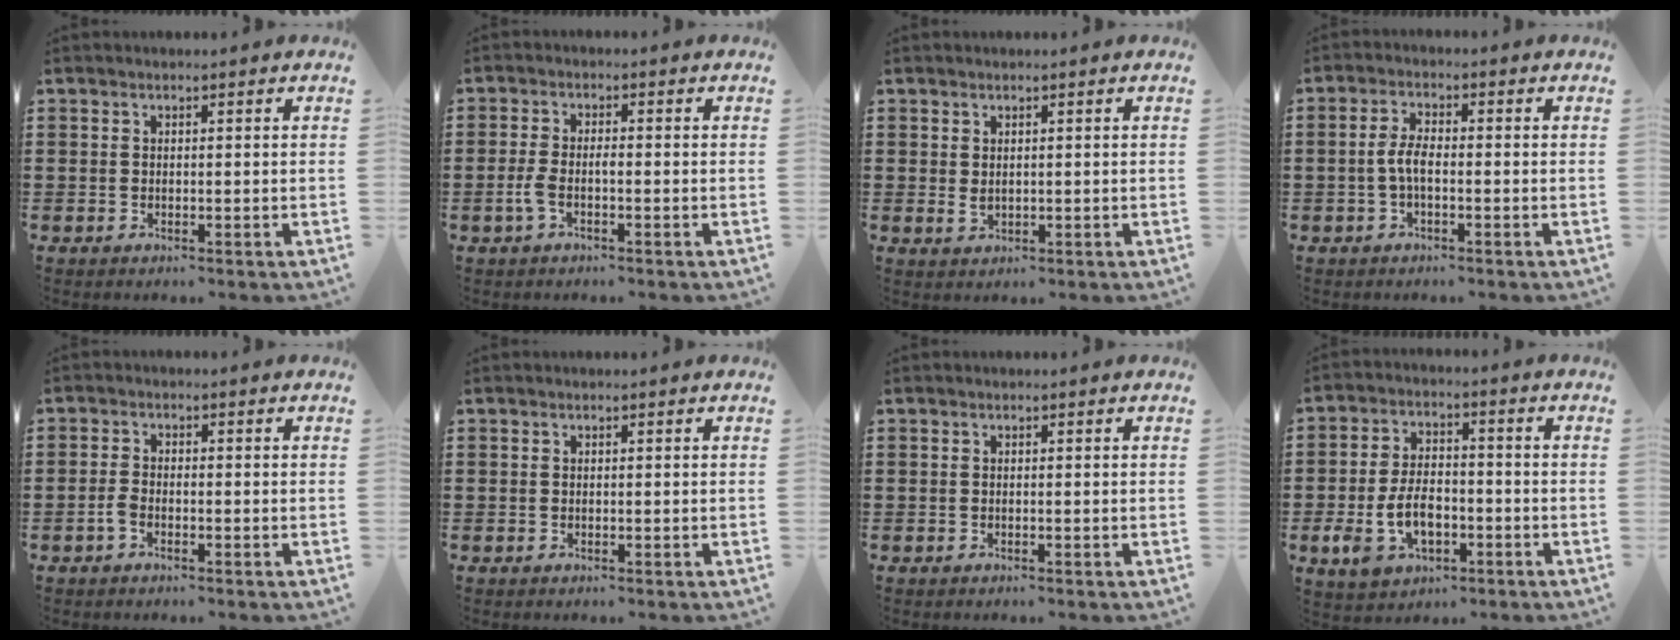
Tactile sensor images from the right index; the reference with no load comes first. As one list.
[{"total": 2.7, "force": [-1.1, 0.8, 2.4], "torque": [-0.064, -0.006, -0.027]}, {"total": 1.2, "force": [0.4, 0.8, 0.9], "torque": [-0.018, 0.003, 0.007]}, {"total": 3.7, "force": [-0.8, 1.3, 3.4], "torque": [-0.083, -0.003, -0.023]}, {"total": 1.9, "force": [-1.0, 0.6, 1.5], "torque": [-0.035, -0.003, -0.021]}, {"total": 0.0}, {"total": 0.0}, {"total": 7.4, "force": [-2.3, 4.4, 5.5], "torque": [-0.117, -0.001, -0.049]}]